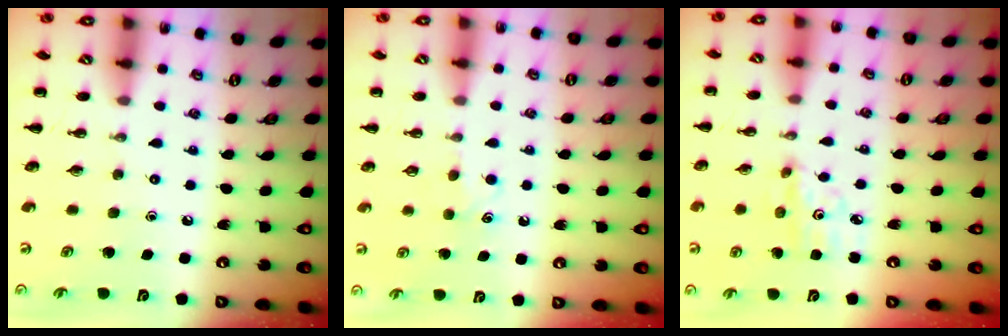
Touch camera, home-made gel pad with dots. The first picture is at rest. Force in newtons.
{"total": 4.4, "press": 4.2, "slide": 1.2}
{"total": 5.2, "press": 5.0, "slide": 1.5}